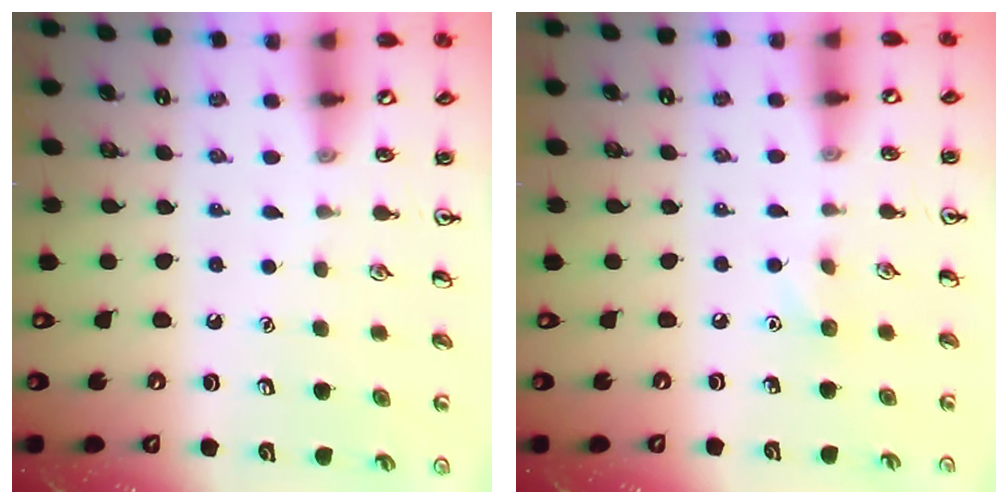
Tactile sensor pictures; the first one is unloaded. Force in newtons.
{"total": 4.7, "press": 4.4, "slide": 1.5}